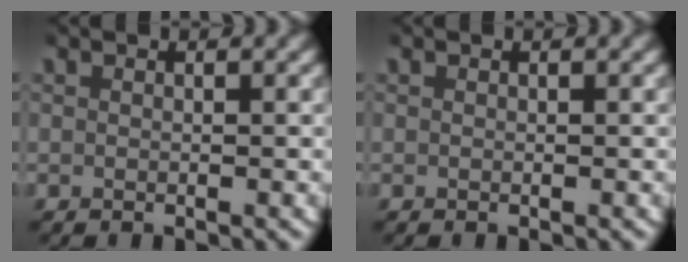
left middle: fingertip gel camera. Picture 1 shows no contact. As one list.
[{"total": 0.0}]